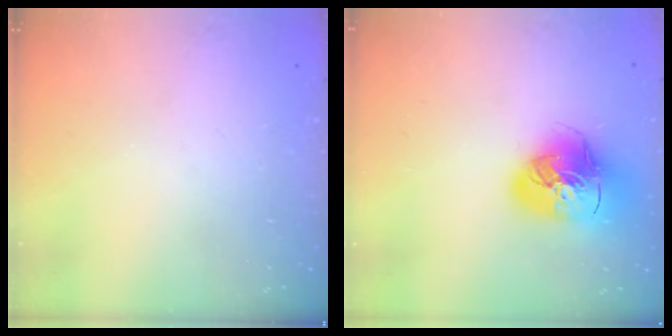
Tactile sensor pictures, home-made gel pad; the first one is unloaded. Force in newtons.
{"total": 17.4, "press": 17.2, "slide": 2.7}